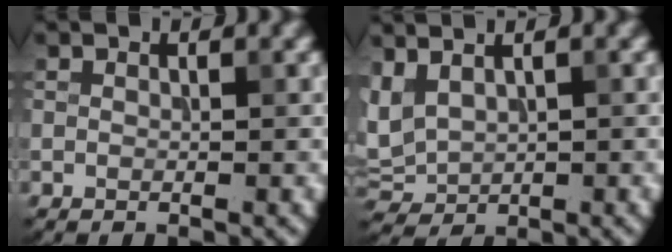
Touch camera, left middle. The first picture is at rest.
{"total": 3.3, "force": [1.2, 2.1, 2.2], "torque": [-0.058, 0.006, 0.032]}